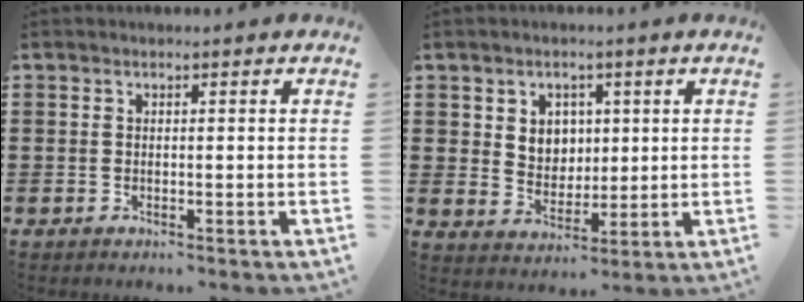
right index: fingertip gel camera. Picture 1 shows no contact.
{"total": 4.6, "force": [1.6, 4.1, 1.2], "torque": [-0.027, 0.005, 0.025]}